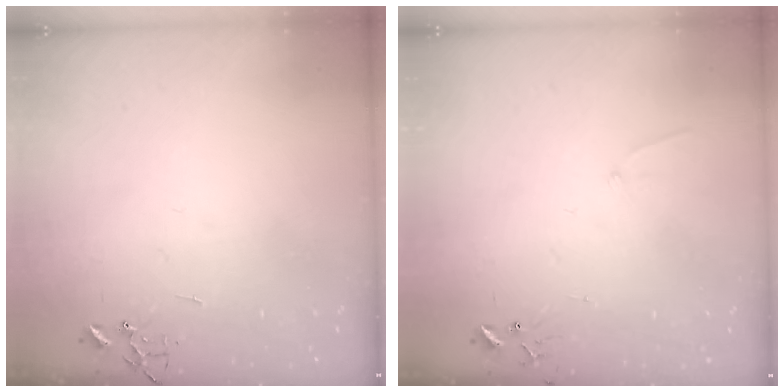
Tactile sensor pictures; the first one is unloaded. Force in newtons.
{"total": 6.0, "press": 5.9, "slide": 0.8}